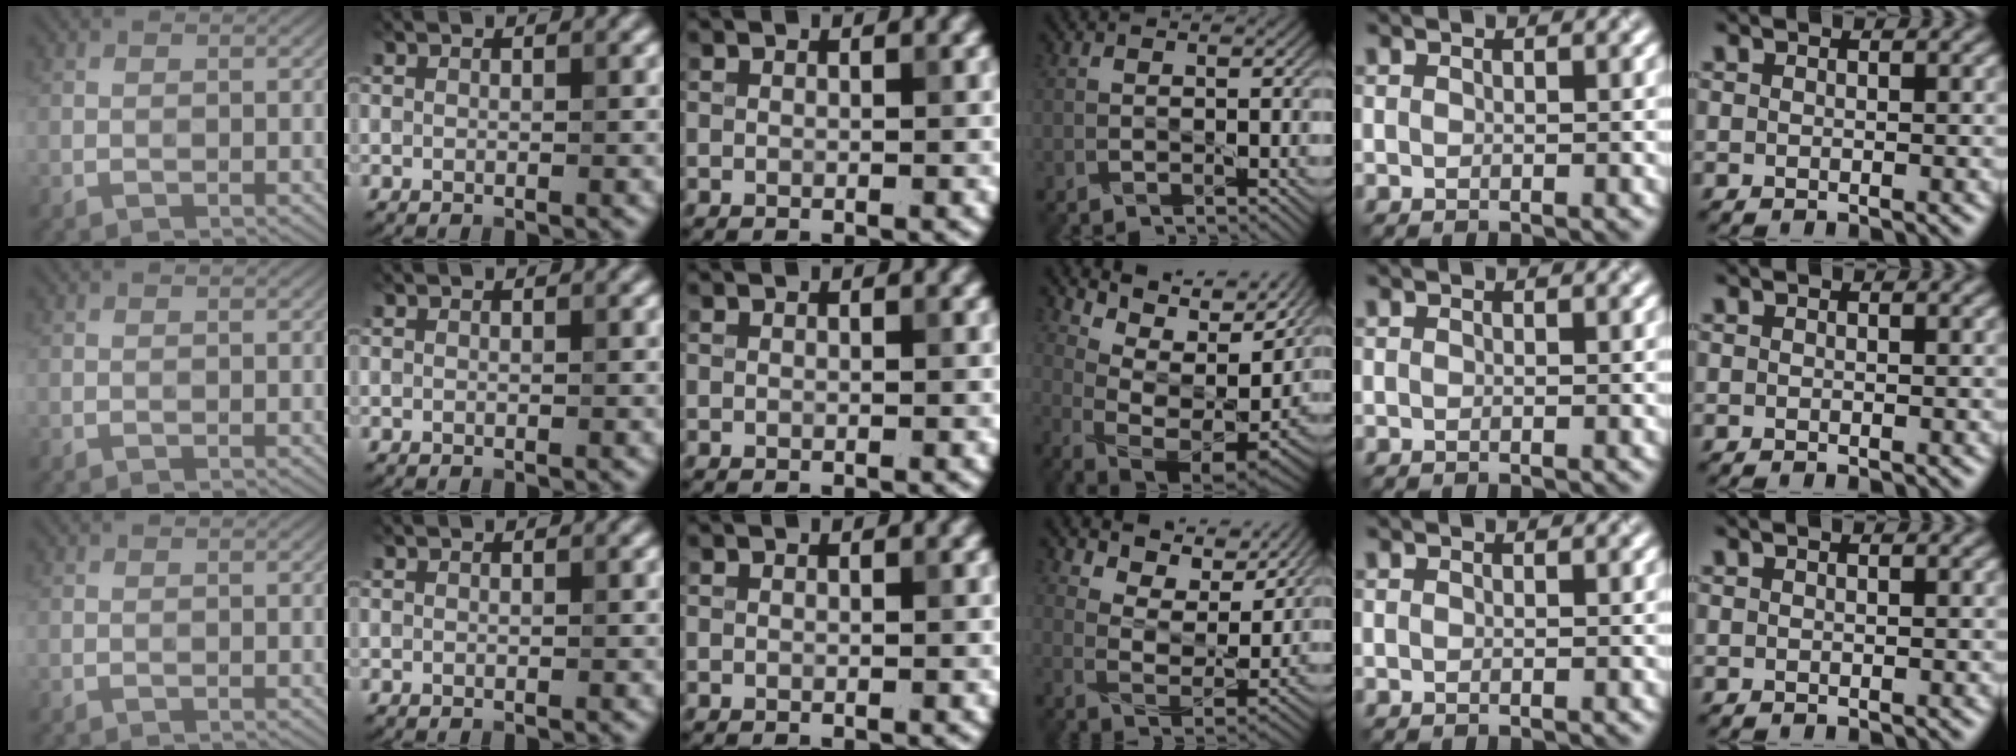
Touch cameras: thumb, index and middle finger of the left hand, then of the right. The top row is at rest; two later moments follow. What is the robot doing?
{"motion": "squeeze", "object": "sponge"}